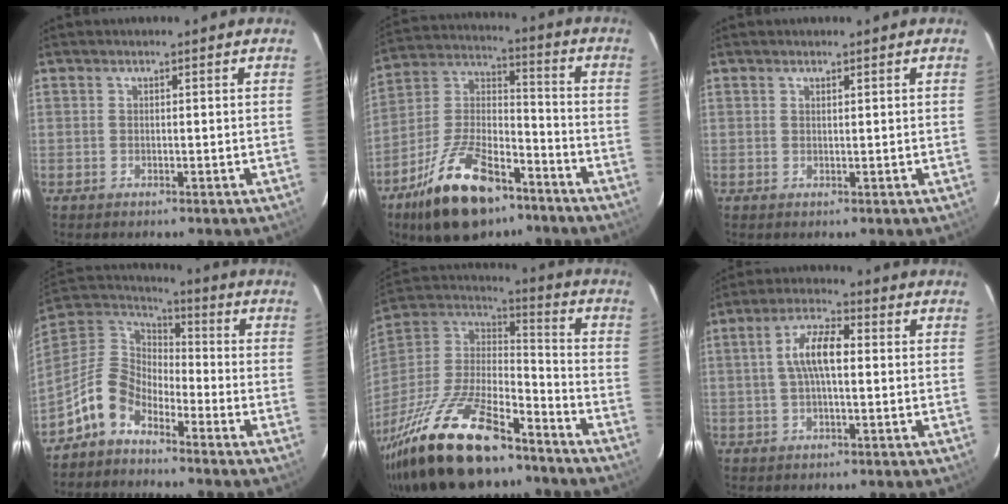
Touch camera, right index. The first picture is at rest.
{"total": 19.9, "force": [-12.2, 9.2, 12.6], "torque": [-0.250, 0.007, -0.209]}
{"total": 0.5, "force": [0.5, 0.0, 0.3], "torque": [-0.004, 0.000, 0.009]}
{"total": 10.5, "force": [-6.9, 6.2, 5.0], "torque": [-0.113, 0.026, -0.145]}
{"total": 30.6, "force": [-21.2, 11.5, 18.9], "torque": [-0.396, -0.028, -0.348]}
{"total": 7.4, "force": [0.5, 2.6, 6.9], "torque": [-0.133, 0.016, 0.009]}